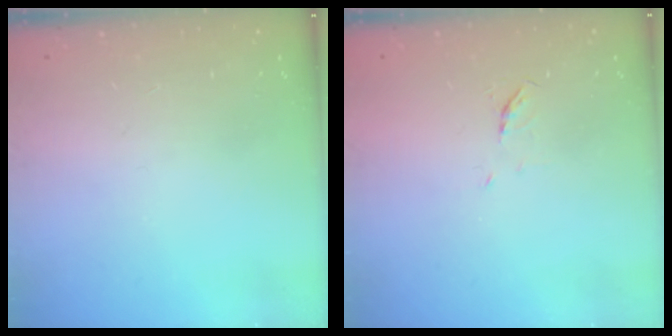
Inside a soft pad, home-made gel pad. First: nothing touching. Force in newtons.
{"total": 3.9, "press": 3.8, "slide": 0.7}